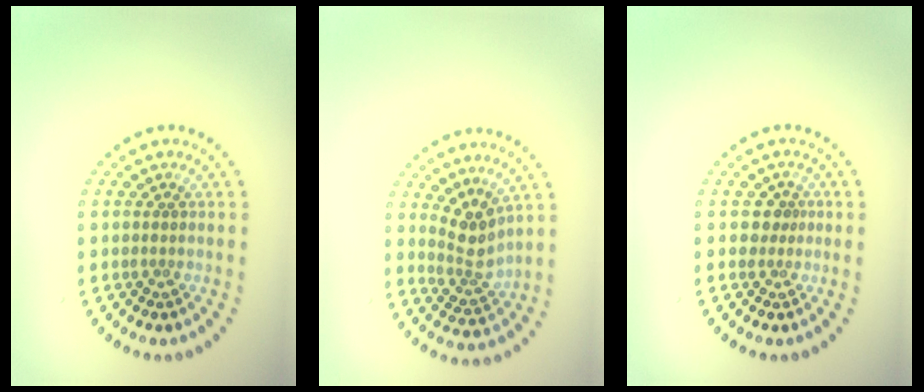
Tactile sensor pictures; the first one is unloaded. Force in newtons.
{"total": 2.9, "press": 2.1, "slide": 1.9}
{"total": 1.4, "press": 1.2, "slide": 0.9}